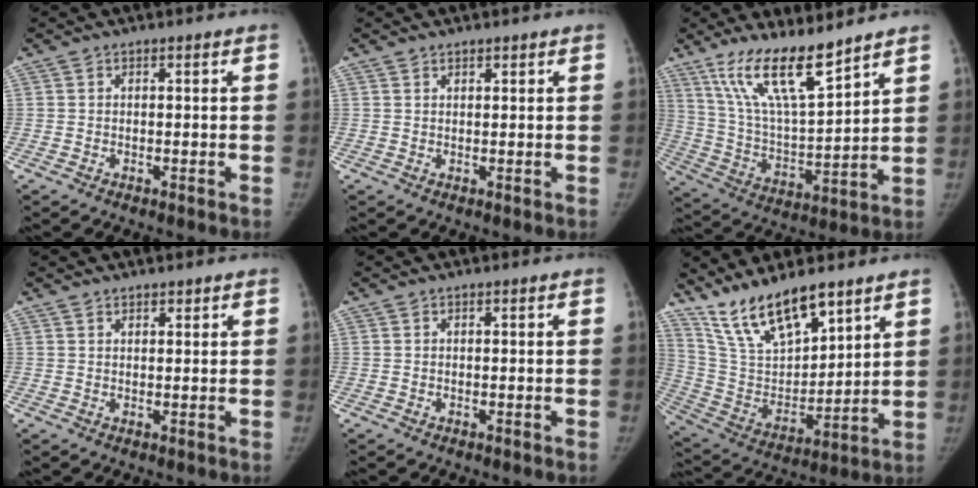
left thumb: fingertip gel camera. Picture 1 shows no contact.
{"total": 1.0, "force": [0.9, 0.4, 0.3], "torque": [-0.001, -0.005, 0.013]}
{"total": 15.6, "force": [11.4, 3.2, 10.1], "torque": [-0.170, -0.065, 0.225]}
{"total": 1.4, "force": [1.2, 0.6, 0.4], "torque": [0.002, -0.007, 0.017]}
{"total": 0.0}
{"total": 16.5, "force": [12.6, 5.5, 9.2], "torque": [-0.135, -0.066, 0.248]}